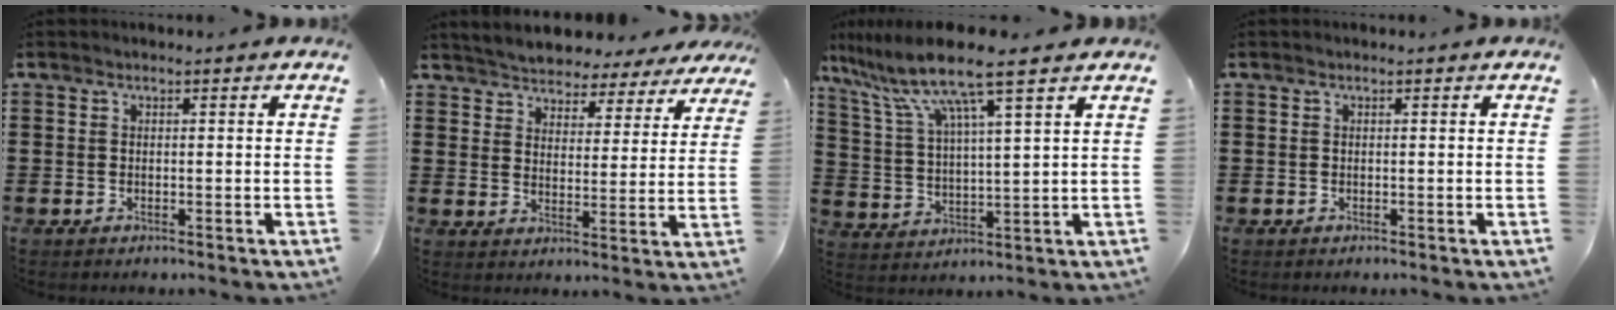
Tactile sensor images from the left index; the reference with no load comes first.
{"total": 4.3, "force": [4.3, 0.3, -0.5], "torque": [-0.018, -0.033, 0.072]}
{"total": 10.3, "force": [7.9, 0.5, 6.6], "torque": [-0.154, -0.031, 0.133]}
{"total": 0.0}